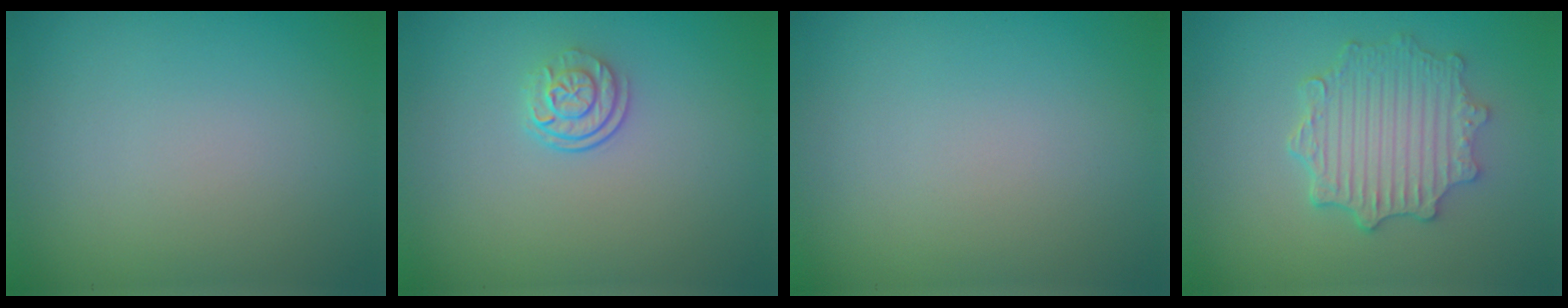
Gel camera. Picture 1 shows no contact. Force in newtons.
{"total": 2.4, "press": 1.7, "slide": 1.6}
{"total": 0.0}
{"total": 5.1, "press": 4.1, "slide": 3.0}